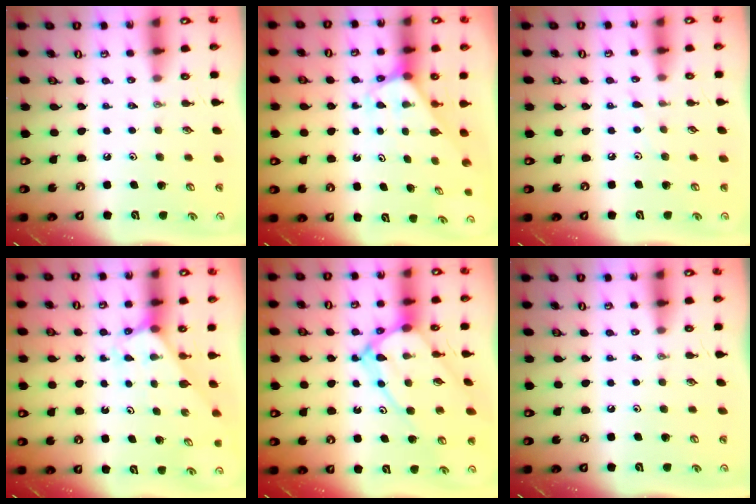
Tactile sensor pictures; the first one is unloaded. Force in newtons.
{"total": 2.4, "press": 2.4, "slide": 0.2}
{"total": 3.0, "press": 3.0, "slide": 0.5}
{"total": 3.8, "press": 3.8, "slide": 0.3}
{"total": 14.1, "press": 14.0, "slide": 1.3}
{"total": 0.0}